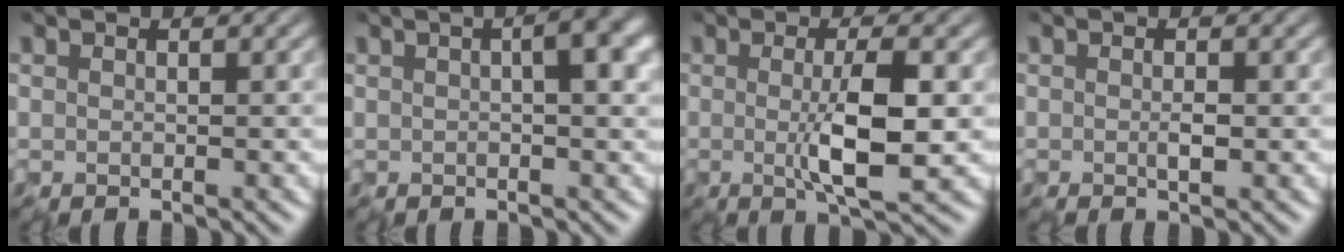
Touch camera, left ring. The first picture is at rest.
{"total": 4.1, "force": [0.9, 1.2, 3.8], "torque": [-0.063, 0.007, 0.012]}
{"total": 4.8, "force": [-0.7, 0.4, 4.7], "torque": [-0.087, -0.007, -0.012]}
{"total": 1.1, "force": [-0.5, 0.2, 0.9], "torque": [-0.019, -0.004, -0.008]}